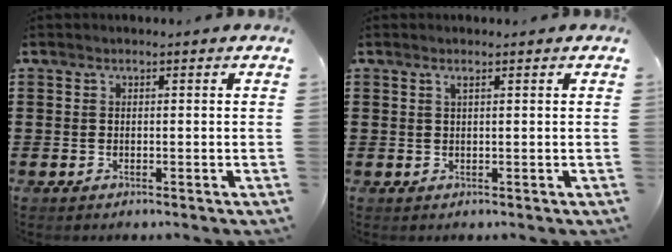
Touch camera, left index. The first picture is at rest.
{"total": 0.9, "force": [0.5, 0.0, 0.8], "torque": [-0.016, -0.001, 0.010]}